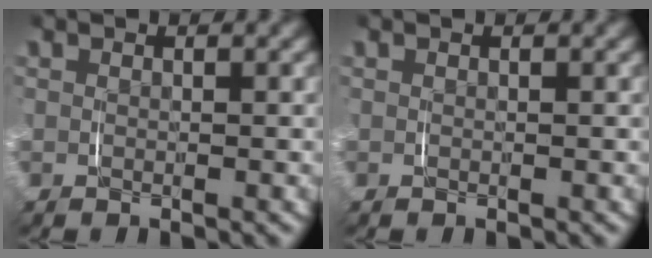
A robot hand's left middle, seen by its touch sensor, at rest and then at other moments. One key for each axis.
{"total": 0.0}